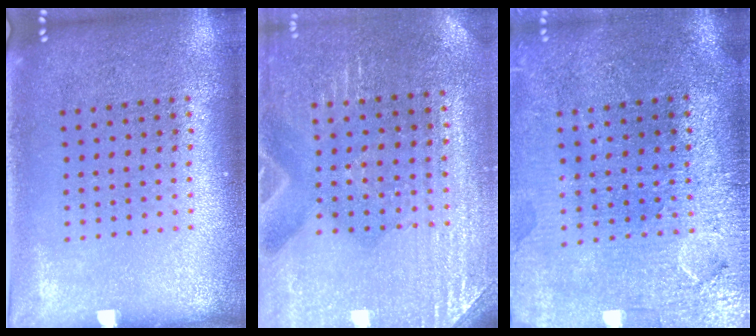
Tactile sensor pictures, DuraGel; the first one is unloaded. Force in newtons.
{"total": 3.0, "press": 2.9, "slide": 0.2}
{"total": 3.6, "press": 3.4, "slide": 1.4}